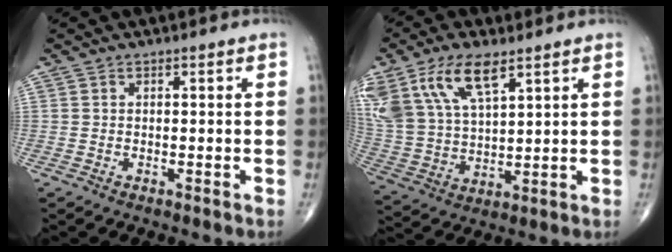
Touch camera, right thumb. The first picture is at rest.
{"total": 17.4, "force": [9.4, 8.3, 12.2], "torque": [-0.257, -0.016, 0.190]}